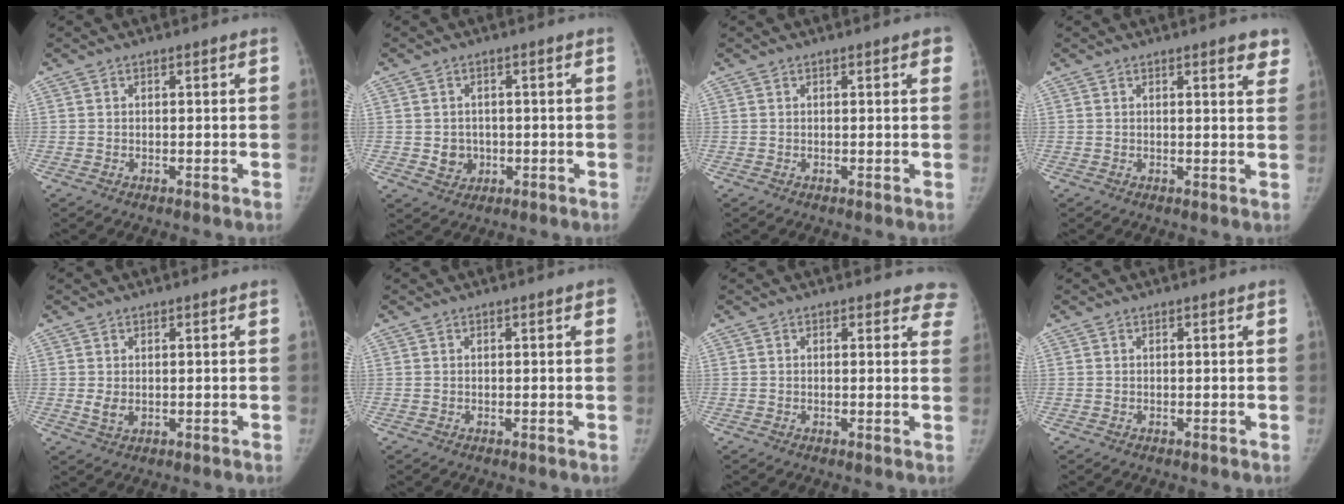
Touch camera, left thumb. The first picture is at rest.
{"total": 3.7, "force": [-0.5, 3.3, 1.4], "torque": [-0.001, 0.003, -0.001]}
{"total": 1.9, "force": [0.9, 0.6, 1.5], "torque": [-0.011, 0.001, 0.007]}
{"total": 3.9, "force": [2.6, 1.1, 2.6], "torque": [-0.015, -0.011, 0.027]}
{"total": 2.0, "force": [0.1, 1.4, 1.5], "torque": [-0.024, -0.007, 0.008]}
{"total": 0.8, "force": [0.4, 0.2, 0.7], "torque": [-0.009, 0.002, 0.002]}
{"total": 5.1, "force": [4.6, 2.3, 0.6], "torque": [0.041, -0.017, 0.023]}
{"total": 0.0}